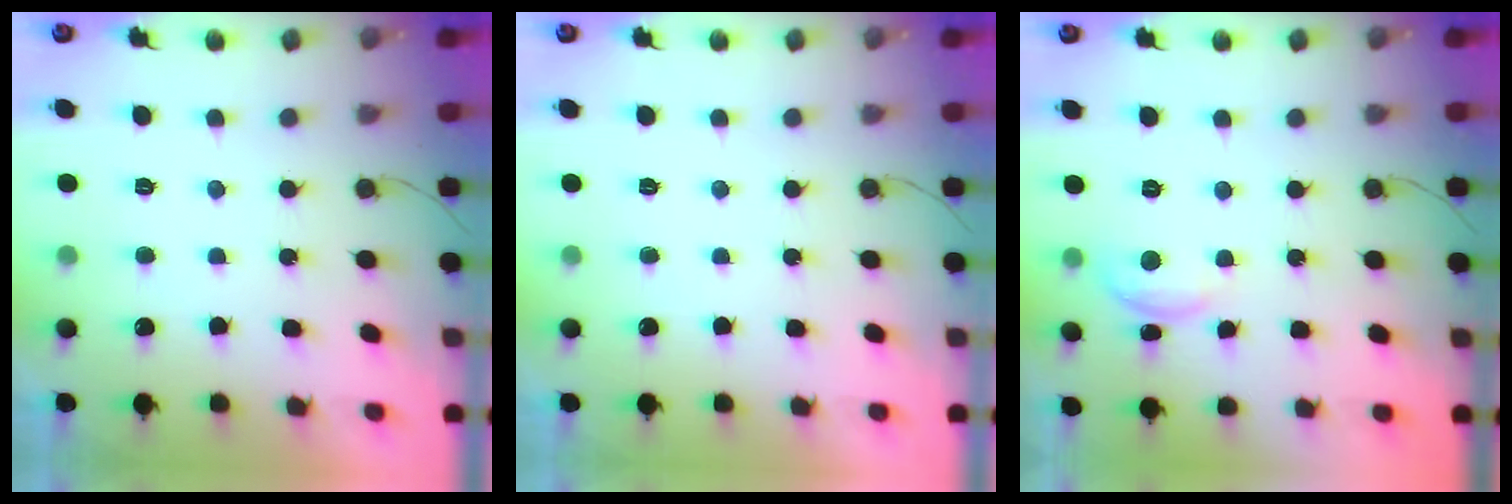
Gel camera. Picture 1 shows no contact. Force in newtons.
{"total": 0.0}
{"total": 7.3, "press": 7.2, "slide": 0.5}